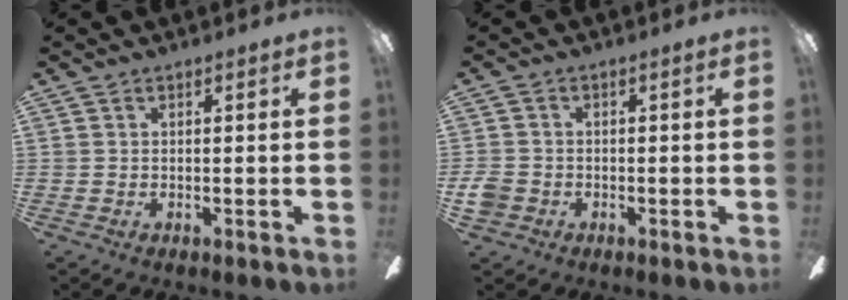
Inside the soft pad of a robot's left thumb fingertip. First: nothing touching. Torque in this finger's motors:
{"motor_torque": [0.12, 0.08, 0.13, -0.23, 0.00]}